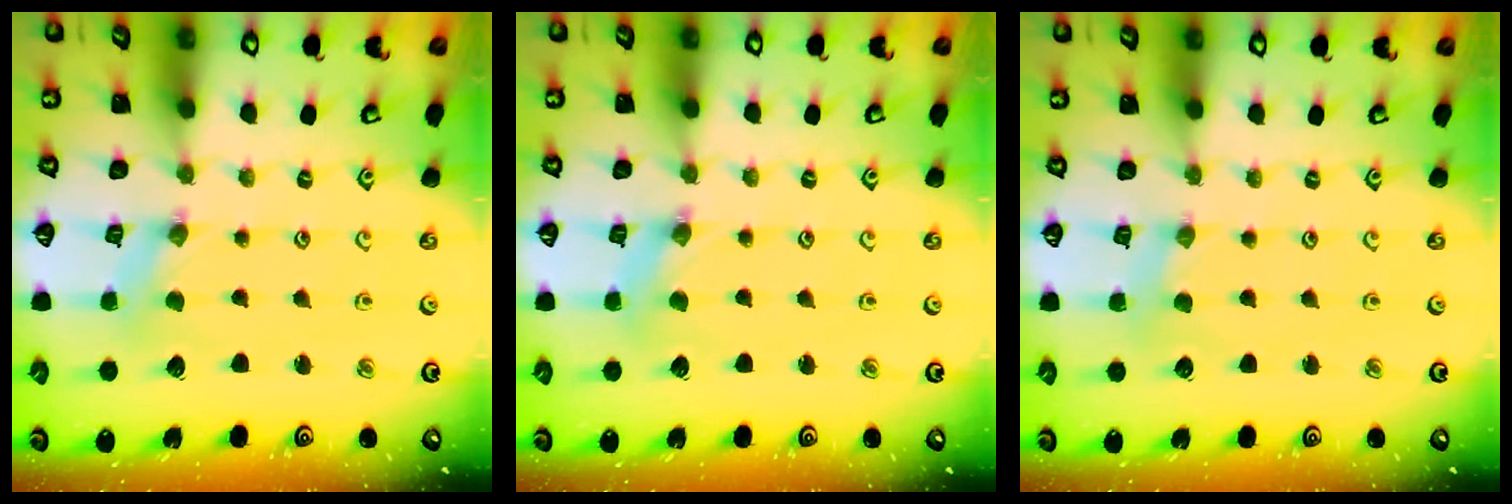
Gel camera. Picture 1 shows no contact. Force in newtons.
{"total": 1.1, "press": 1.1, "slide": 0.2}
{"total": 0.8, "press": 0.8, "slide": 0.2}